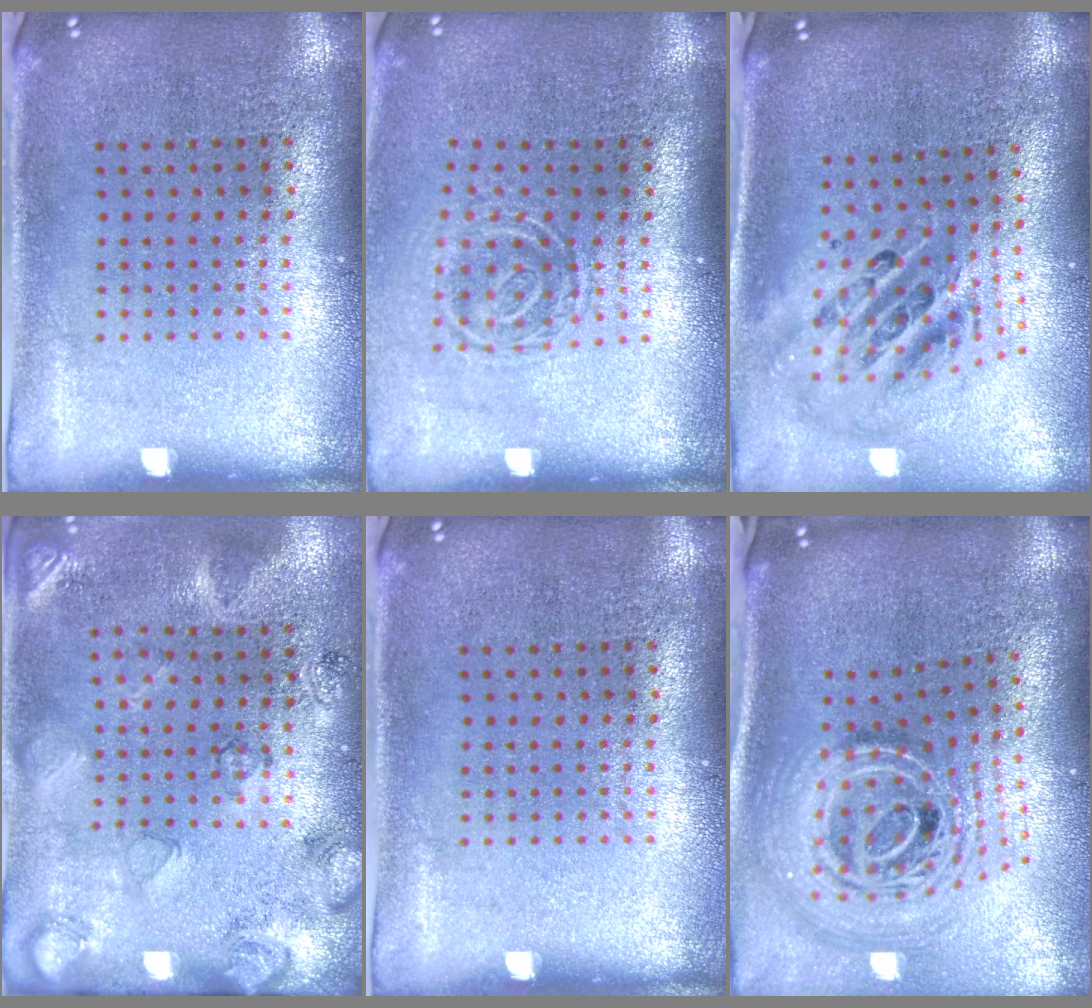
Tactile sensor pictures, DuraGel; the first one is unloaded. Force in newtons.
{"total": 1.6, "press": 1.1, "slide": 1.2}
{"total": 2.4, "press": 1.7, "slide": 1.7}
{"total": 2.6, "press": 1.8, "slide": 1.9}
{"total": 0.0}
{"total": 3.0, "press": 2.0, "slide": 2.2}